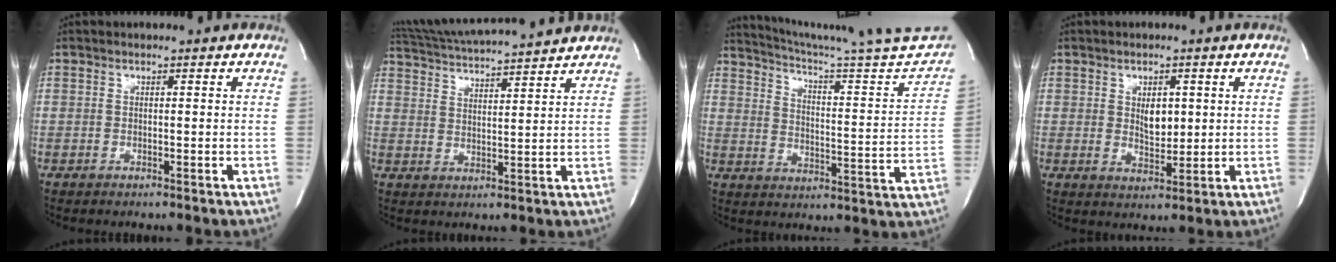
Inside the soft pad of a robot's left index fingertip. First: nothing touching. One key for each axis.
{"total": 15.7, "fx": 14.6, "fy": -0.1, "fz": 5.7, "tx": -0.118, "ty": 0.017, "tz": 0.222}
{"total": 25.4, "fx": 23.5, "fy": -0.1, "fz": 9.6, "tx": -0.145, "ty": -0.085, "tz": 0.301}
{"total": 3.8, "fx": 1.0, "fy": 2.0, "fz": 3.0, "tx": -0.049, "ty": -0.005, "tz": 0.022}